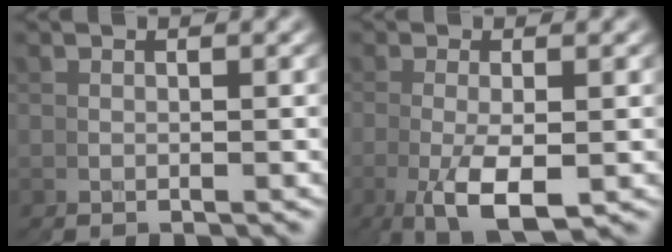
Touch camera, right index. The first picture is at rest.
{"total": 5.6, "force": [-1.8, 1.0, 5.2], "torque": [-0.100, -0.005, -0.024]}